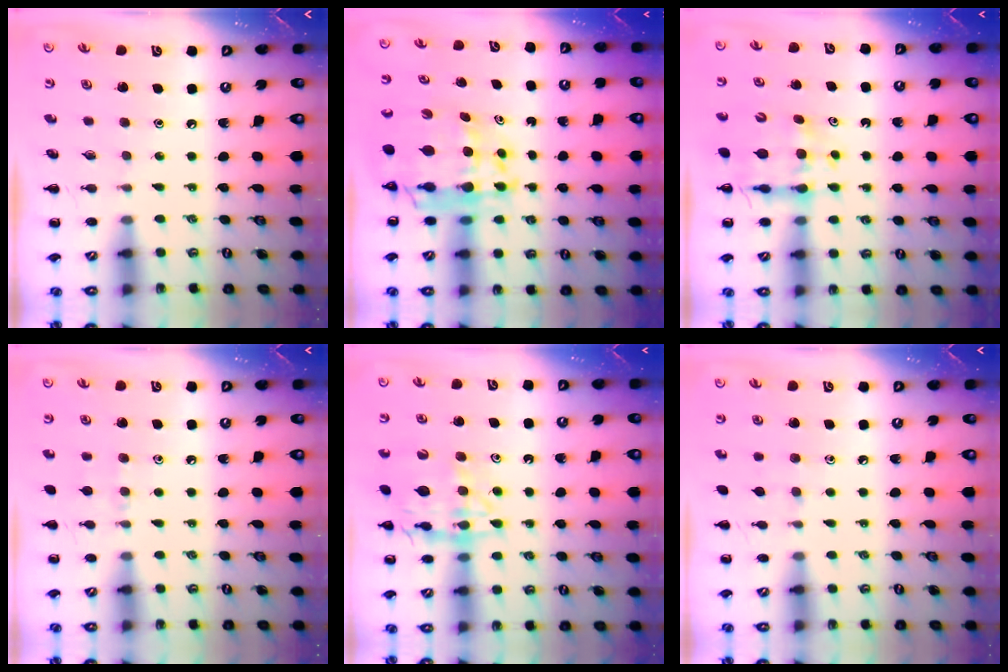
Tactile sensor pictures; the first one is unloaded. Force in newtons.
{"total": 15.2, "press": 14.6, "slide": 4.2}
{"total": 11.0, "press": 10.5, "slide": 3.2}
{"total": 5.9, "press": 5.5, "slide": 2.3}
{"total": 16.1, "press": 16.0, "slide": 2.2}
{"total": 4.6, "press": 4.3, "slide": 1.7}